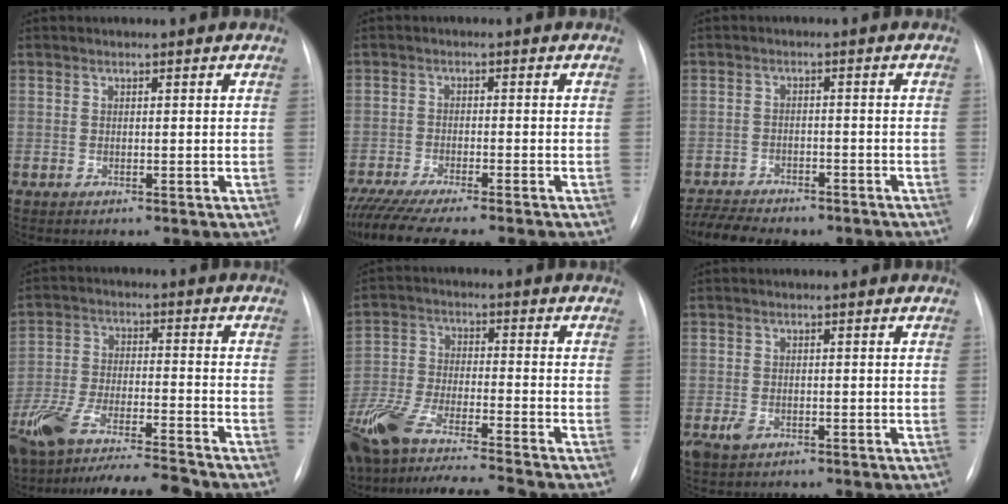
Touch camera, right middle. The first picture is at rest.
{"total": 12.8, "force": [-11.1, 0.8, 6.3], "torque": [-0.086, -0.025, -0.168]}
{"total": 10.5, "force": [-9.0, 3.5, 4.0], "torque": [-0.074, 0.006, -0.128]}
{"total": 17.5, "force": [-15.5, 1.3, 8.0], "torque": [-0.172, -0.017, -0.263]}
{"total": 17.6, "force": [-15.0, 0.9, 9.0], "torque": [-0.198, -0.023, -0.266]}
{"total": 2.6, "force": [-1.3, 1.7, 1.5], "torque": [-0.034, -0.002, -0.014]}